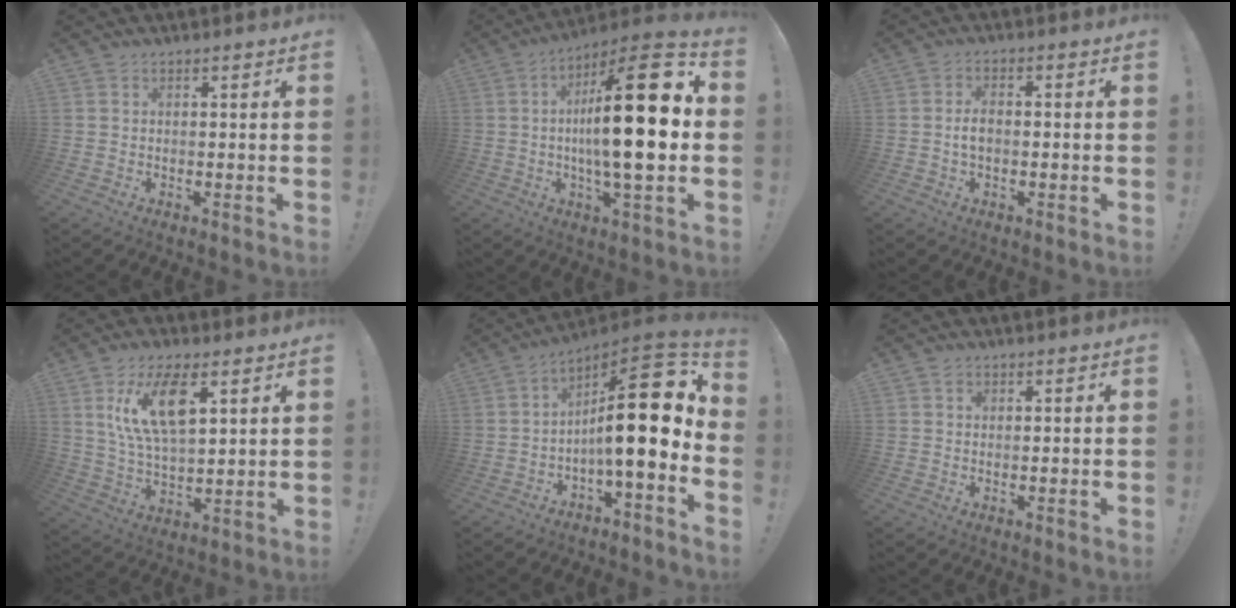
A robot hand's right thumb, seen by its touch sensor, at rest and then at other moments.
{"total": 23.8, "force": [0.6, 5.6, 23.1], "torque": [-0.380, -0.009, -0.007]}
{"total": 3.5, "force": [-0.3, 1.9, 2.9], "torque": [-0.044, 0.006, -0.007]}
{"total": 15.2, "force": [6.7, 7.4, 11.5], "torque": [-0.212, -0.015, 0.117]}
{"total": 18.6, "force": [2.1, 4.6, 17.9], "torque": [-0.276, -0.012, 0.030]}
{"total": 0.7, "force": [0.3, 0.6, 0.2], "torque": [-0.002, 0.001, 0.004]}